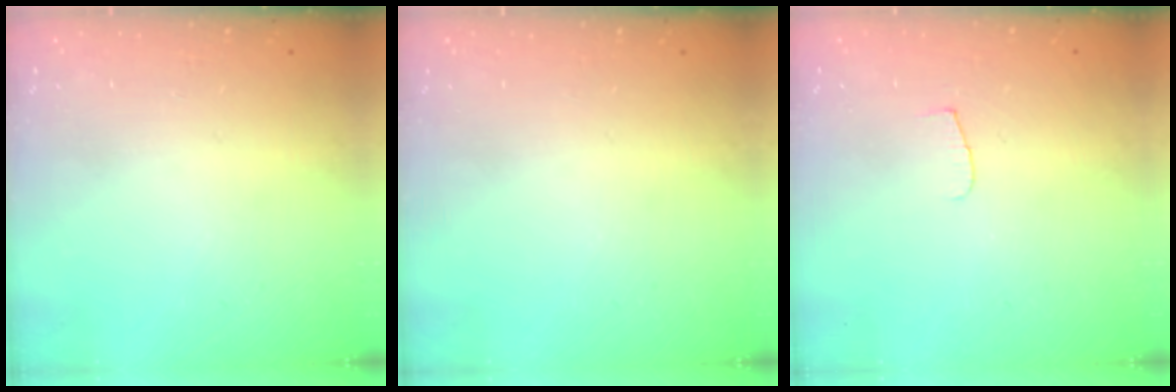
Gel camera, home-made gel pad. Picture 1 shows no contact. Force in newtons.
{"total": 0.0}
{"total": 3.8, "press": 3.8, "slide": 0.4}